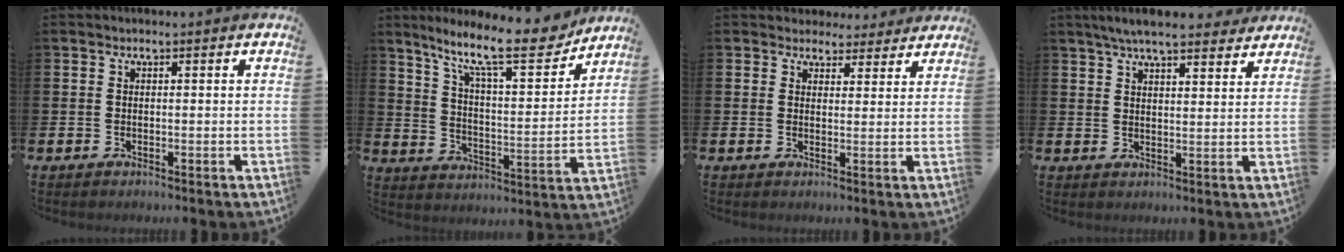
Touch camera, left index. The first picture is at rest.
{"total": 13.0, "force": [10.4, 2.6, 7.4], "torque": [-0.151, -0.056, 0.171]}
{"total": 3.6, "force": [3.1, 1.7, -0.1], "torque": [-0.002, -0.014, 0.055]}
{"total": 5.9, "force": [5.5, 0.8, 2.1], "torque": [-0.045, -0.018, 0.099]}